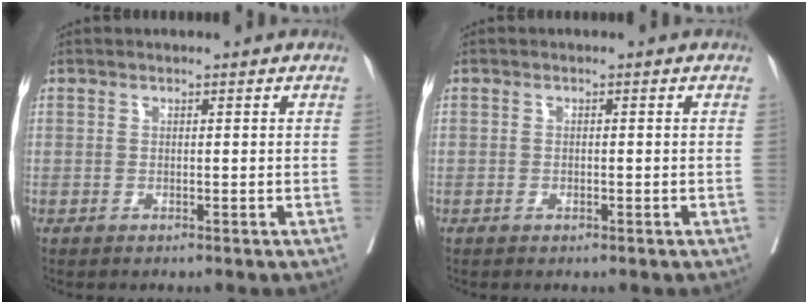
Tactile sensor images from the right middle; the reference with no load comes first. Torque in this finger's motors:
{"motor_torque": [-0.08, 0.09, -0.02, -0.01]}